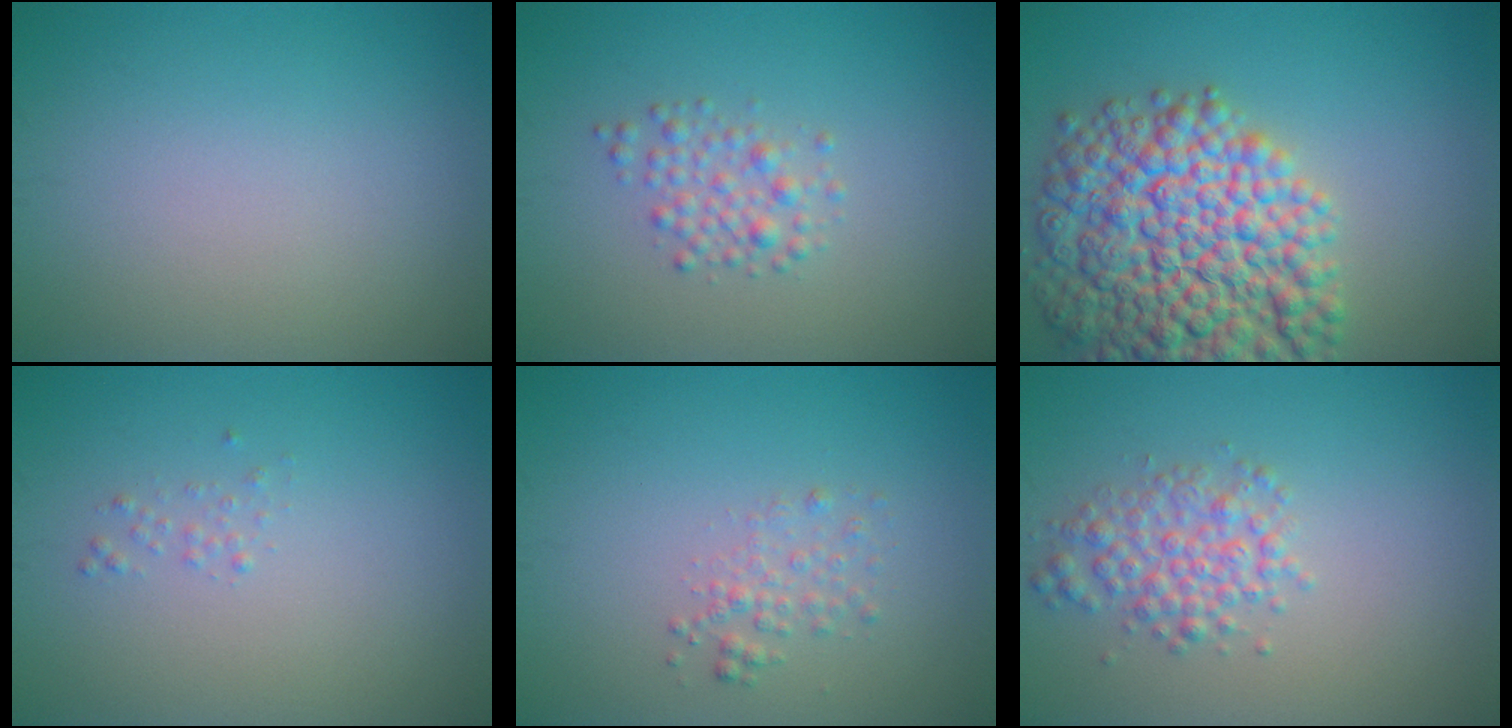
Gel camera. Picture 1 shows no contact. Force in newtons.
{"total": 2.1, "press": 2.1, "slide": 0.0}
{"total": 12.4, "press": 12.3, "slide": 0.4}
{"total": 0.6, "press": 0.6, "slide": 0.0}
{"total": 1.5, "press": 1.5, "slide": 0.0}
{"total": 3.0, "press": 3.0, "slide": 0.1}